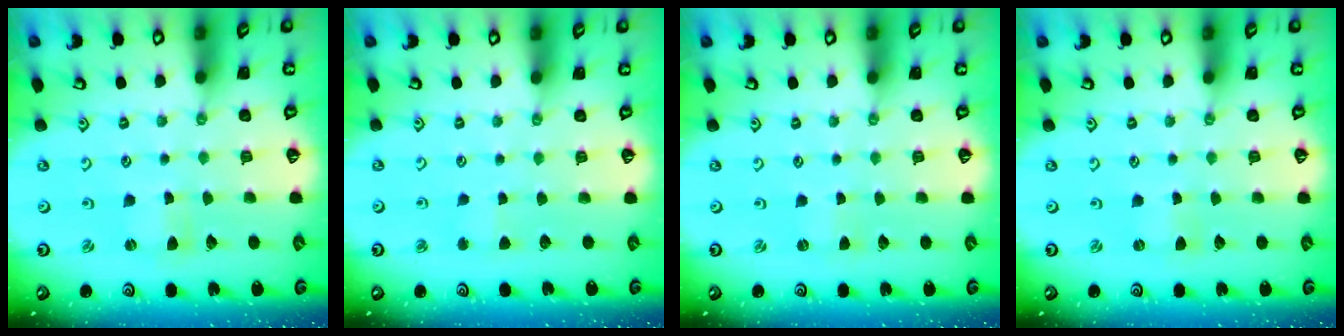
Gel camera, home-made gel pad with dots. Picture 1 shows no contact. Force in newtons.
{"total": 2.2, "press": 2.2, "slide": 0.2}
{"total": 0.9, "press": 0.9, "slide": 0.2}
{"total": 0.0}